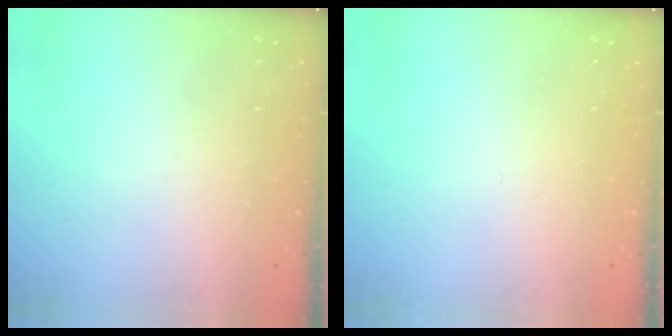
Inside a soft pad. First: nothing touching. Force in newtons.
{"total": 0.0}